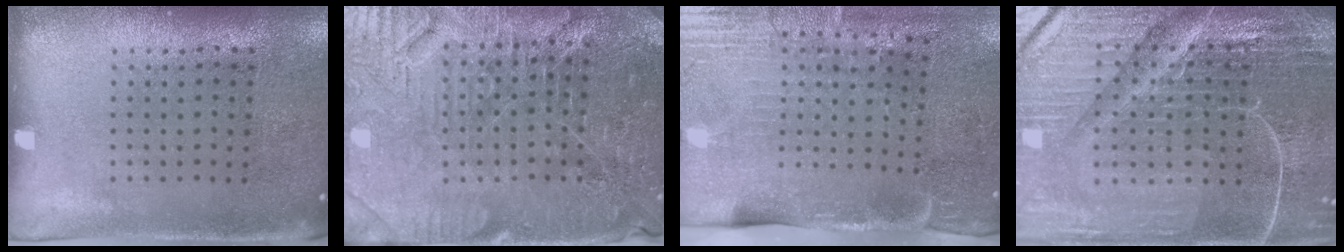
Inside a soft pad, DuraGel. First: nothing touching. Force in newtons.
{"total": 4.4, "press": 4.2, "slide": 1.3}
{"total": 4.5, "press": 3.7, "slide": 2.5}
{"total": 6.4, "press": 5.7, "slide": 2.9}